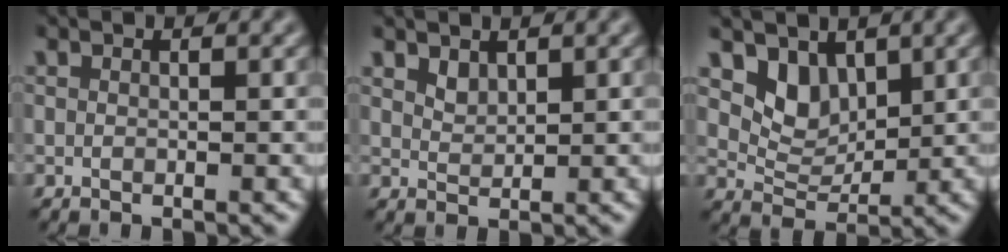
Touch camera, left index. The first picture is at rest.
{"total": 0.6, "force": [0.5, 0.3, 0.1], "torque": [-0.005, -0.003, 0.019]}
{"total": 3.0, "force": [1.4, 2.1, 1.5], "torque": [-0.033, -0.014, 0.027]}